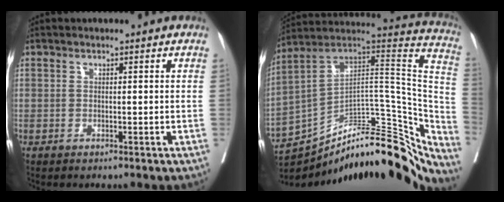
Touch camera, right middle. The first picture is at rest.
{"total": 31.5, "force": [-23.6, 10.0, 18.2], "torque": [-0.220, 0.041, -0.330]}